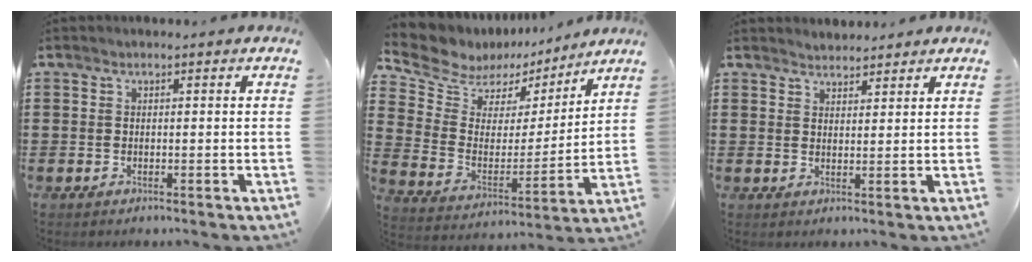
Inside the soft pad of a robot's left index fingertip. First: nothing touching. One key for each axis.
{"total": 7.1, "fx": 5.8, "fy": 4.0, "fz": 0.4, "tx": -0.056, "ty": -0.043, "tz": 0.103}
{"total": 2.1, "fx": 2.1, "fy": 0.3, "fz": -0.3, "tx": 0.000, "ty": 0.000, "tz": 0.041}